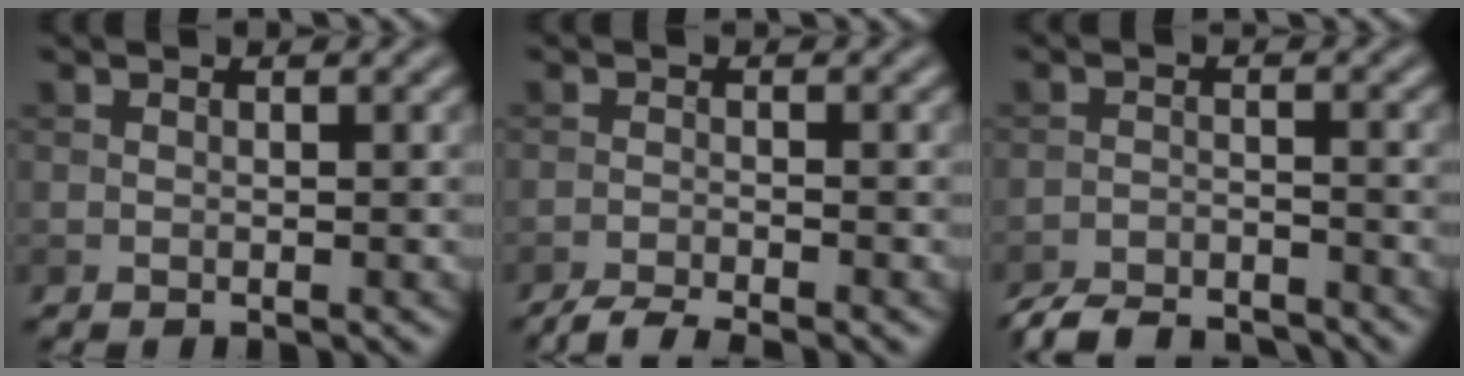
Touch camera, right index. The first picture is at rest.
{"total": 3.4, "force": [-2.9, 0.3, 1.6], "torque": [-0.029, -0.001, -0.060]}
{"total": 5.3, "force": [-5.1, 1.0, 1.3], "torque": [-0.022, -0.010, -0.093]}